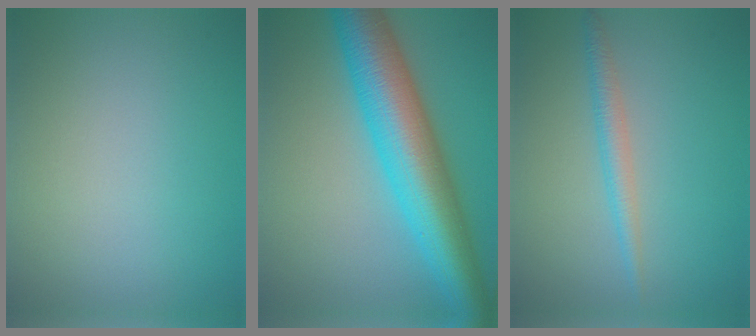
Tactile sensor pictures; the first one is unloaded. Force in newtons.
{"total": 10.6, "press": 10.6, "slide": 0.1}
{"total": 2.0, "press": 2.0, "slide": 0.1}